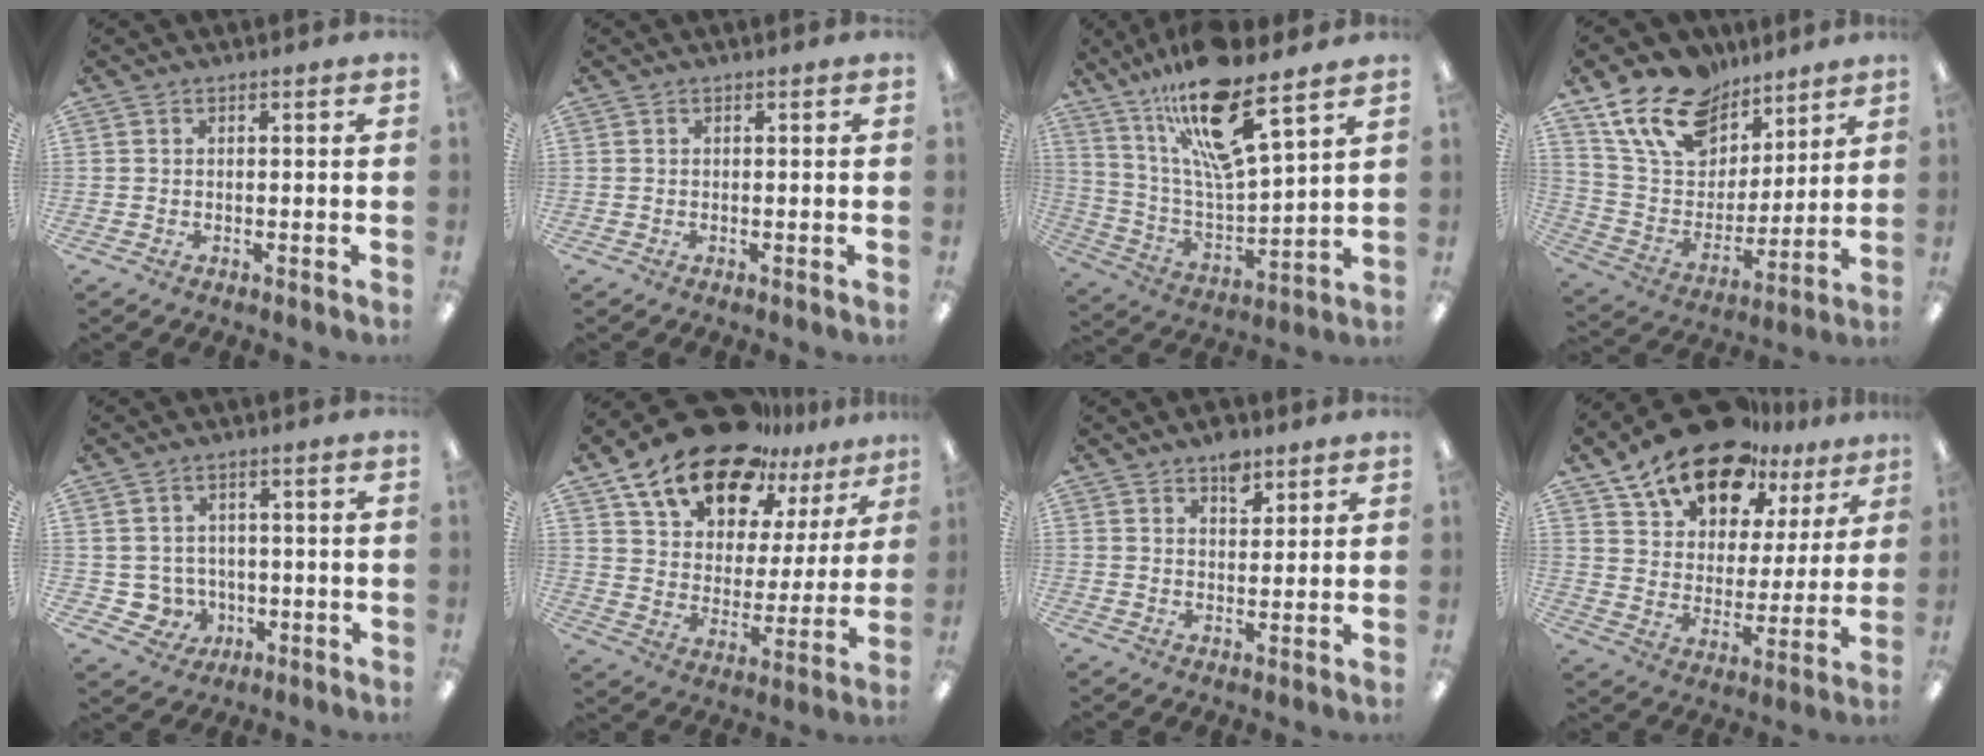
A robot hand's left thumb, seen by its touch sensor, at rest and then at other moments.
{"total": 0.0}
{"total": 19.0, "force": [13.4, 4.0, 12.9], "torque": [-0.234, -0.073, 0.223]}
{"total": 18.3, "force": [12.6, 11.0, 7.5], "torque": [-0.150, -0.067, 0.236]}
{"total": 5.2, "force": [-0.4, 5.1, 0.9], "torque": [-0.028, -0.002, 0.000]}
{"total": 19.0, "force": [14.9, 8.9, 7.8], "torque": [-0.150, -0.095, 0.264]}
{"total": 5.5, "force": [3.9, 3.0, 2.5], "torque": [-0.018, -0.023, 0.064]}
{"total": 18.1, "force": [13.8, 9.0, 7.5], "torque": [-0.141, -0.086, 0.246]}